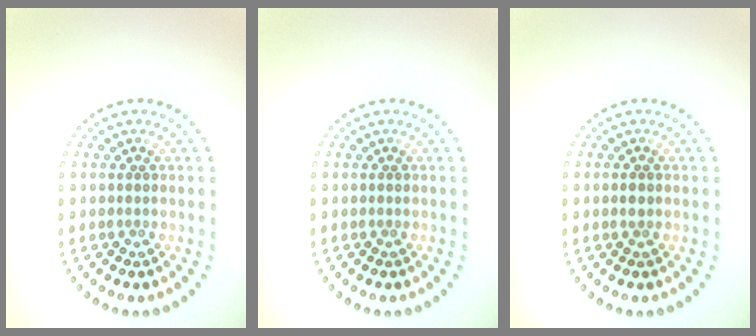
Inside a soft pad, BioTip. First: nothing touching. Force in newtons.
{"total": 0.0}
{"total": 0.8, "press": 0.8, "slide": 0.1}